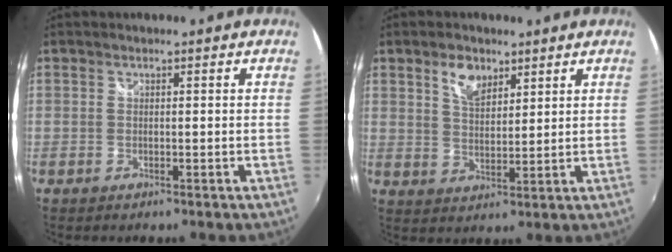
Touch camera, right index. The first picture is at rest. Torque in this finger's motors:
{"motor_torque": [0.57, 0.52, 0.23, 0.05]}